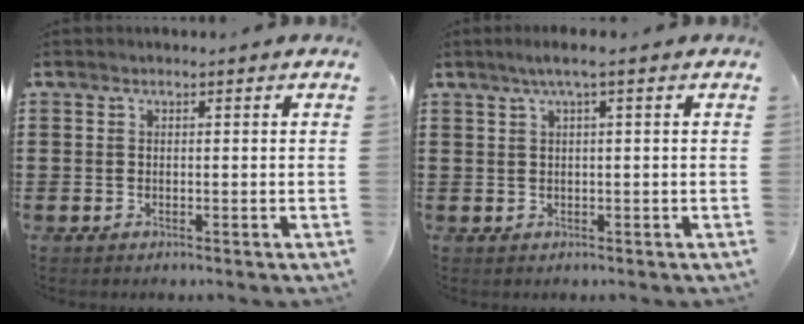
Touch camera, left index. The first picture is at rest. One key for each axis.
{"total": 2.2, "fx": 0.8, "fy": -0.1, "fz": 2.1, "tx": -0.039, "ty": -0.001, "tz": 0.013}